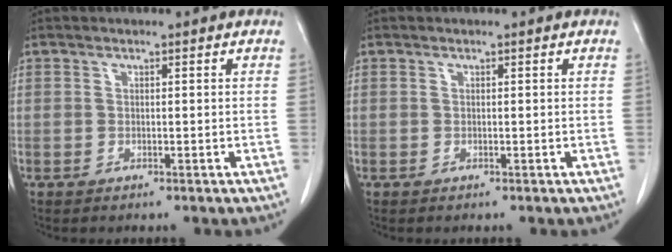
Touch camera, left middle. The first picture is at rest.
{"total": 0.0}